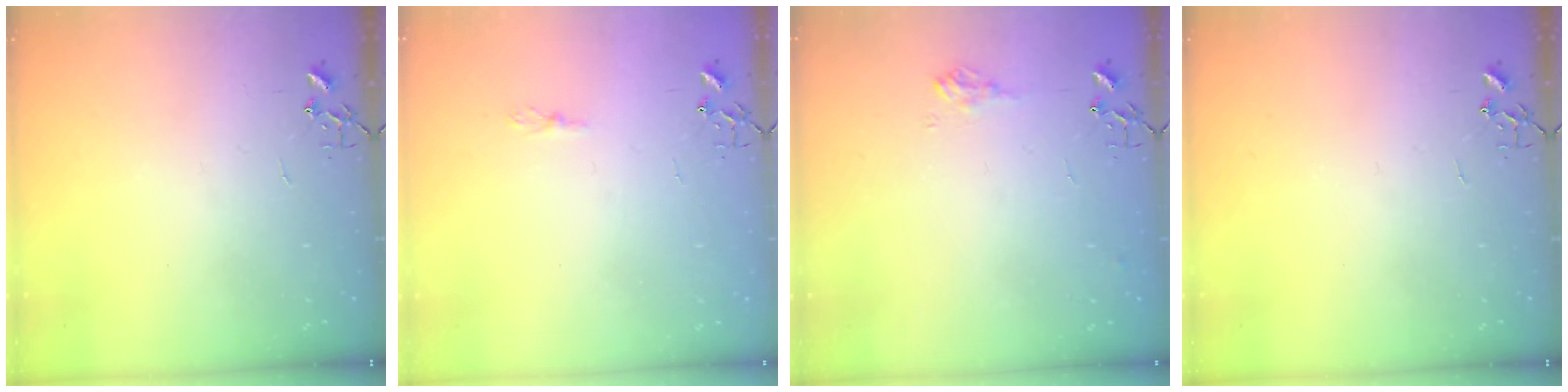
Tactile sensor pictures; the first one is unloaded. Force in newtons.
{"total": 4.1, "press": 4.1, "slide": 0.5}
{"total": 8.5, "press": 8.4, "slide": 0.8}
{"total": 0.0}